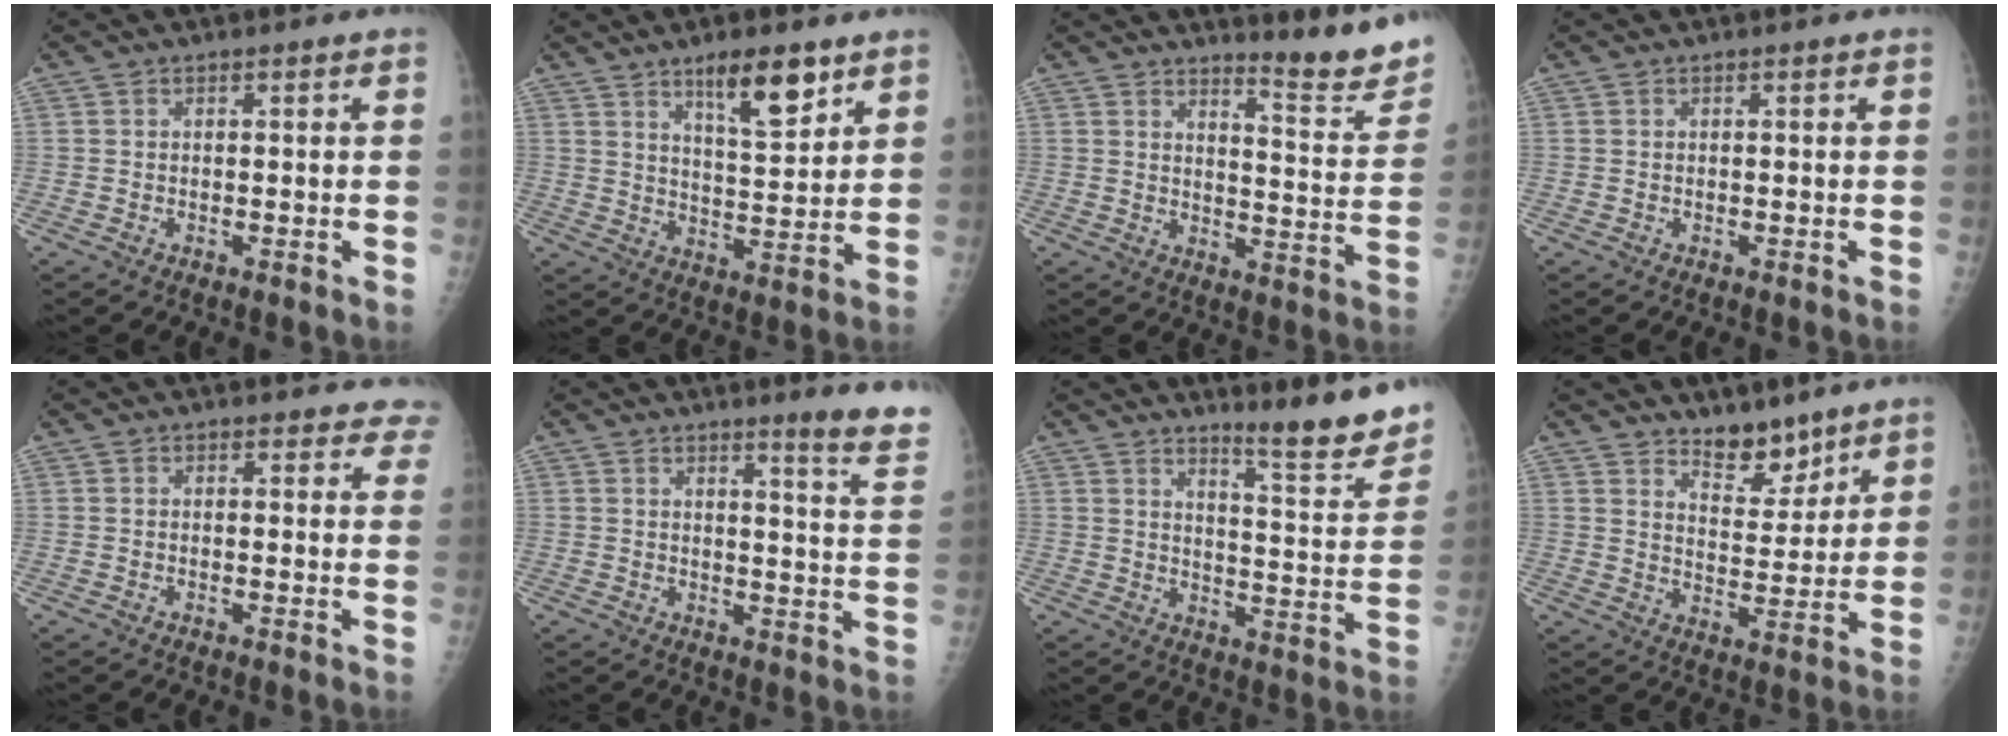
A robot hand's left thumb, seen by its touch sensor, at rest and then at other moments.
{"total": 10.3, "force": [6.5, 3.0, 7.4], "torque": [-0.103, -0.044, 0.110]}
{"total": 10.8, "force": [9.5, 0.4, 5.2], "torque": [-0.058, -0.097, 0.131]}
{"total": 0.0}
{"total": 4.1, "force": [3.6, 2.0, 0.0], "torque": [0.042, -0.015, 0.013]}
{"total": 8.7, "force": [7.0, -0.1, 5.2], "torque": [-0.050, -0.057, 0.070]}
{"total": 11.2, "force": [9.4, 0.7, 6.0], "torque": [-0.069, -0.081, 0.134]}
{"total": 7.8, "force": [6.3, 3.4, 3.1], "torque": [-0.020, -0.052, 0.108]}